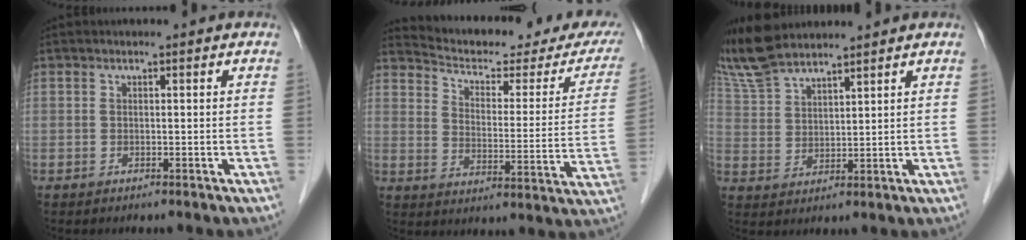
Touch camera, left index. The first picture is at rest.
{"total": 22.6, "force": [20.7, 4.7, 7.8], "torque": [-0.104, -0.052, 0.253]}
{"total": 10.8, "force": [9.8, 2.2, 4.0], "torque": [-0.101, 0.019, 0.207]}